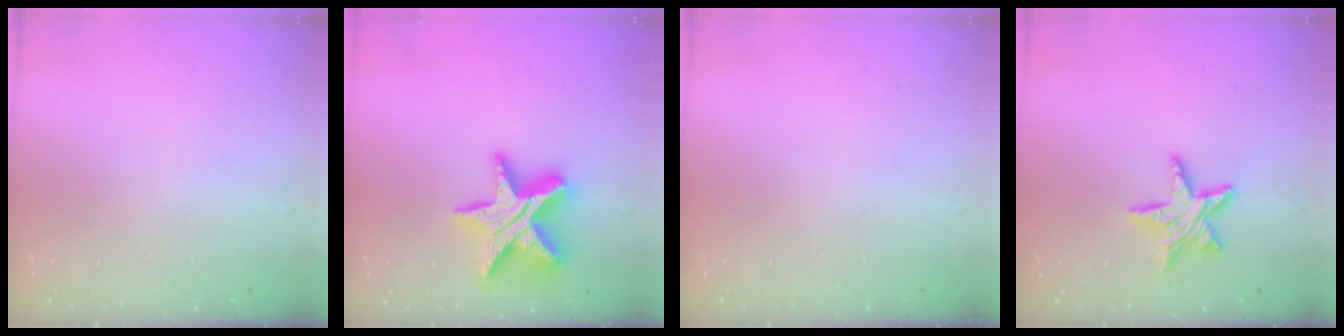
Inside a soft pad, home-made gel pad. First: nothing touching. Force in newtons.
{"total": 17.3, "press": 17.3, "slide": 1.2}
{"total": 0.0}
{"total": 10.5, "press": 10.5, "slide": 0.5}